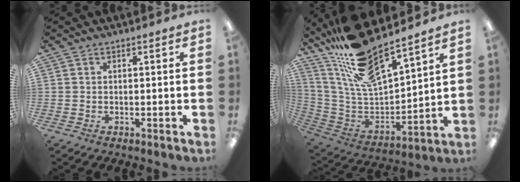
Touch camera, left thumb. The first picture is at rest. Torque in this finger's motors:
{"motor_torque": [0.58, 0.37, 1.39, -1.38, 0.16]}